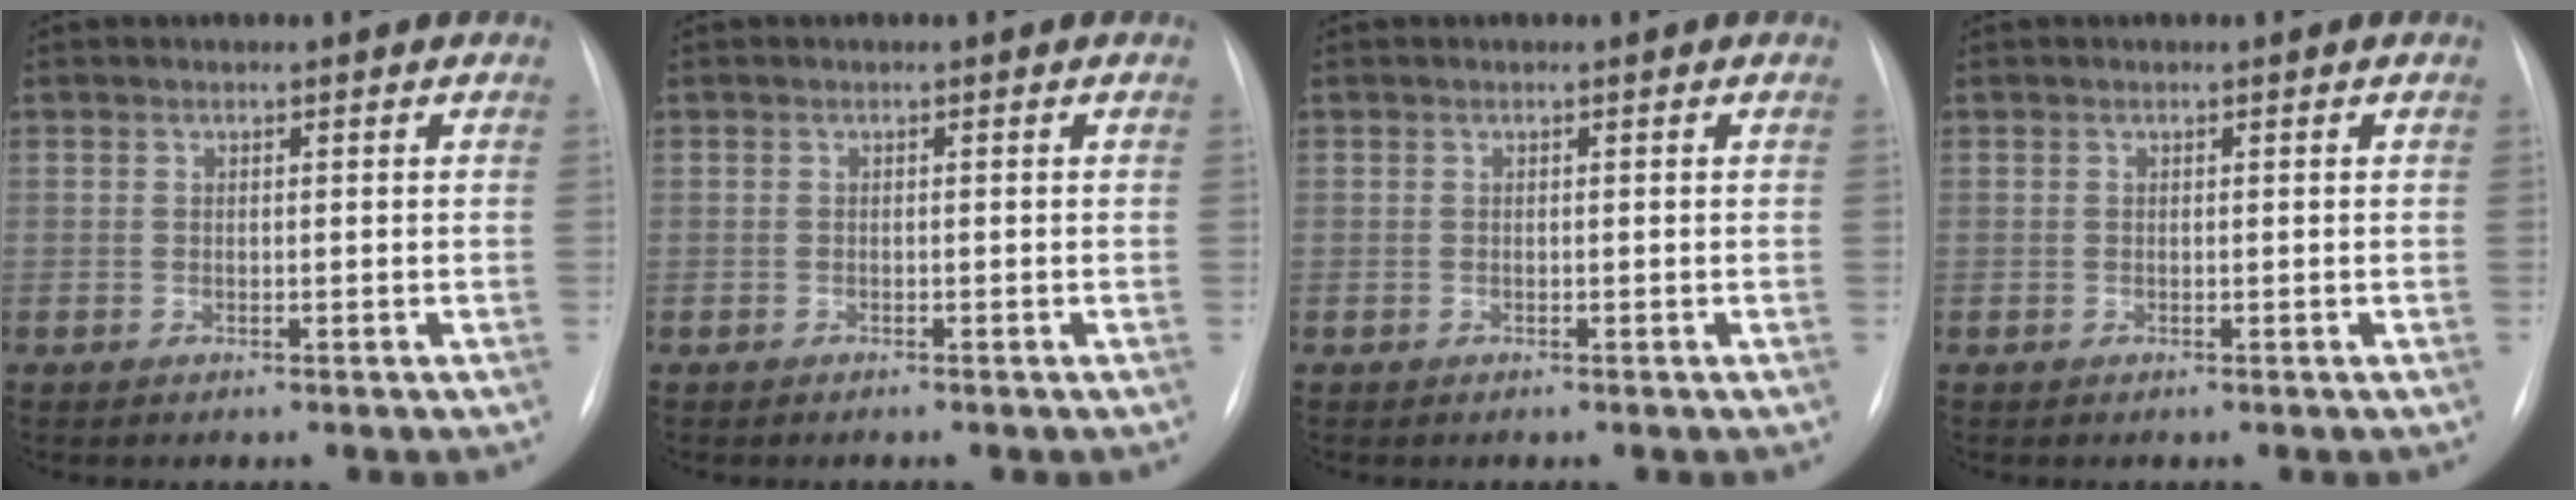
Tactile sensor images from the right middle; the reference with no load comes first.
{"total": 0.0}
{"total": 0.0}
{"total": 0.0}